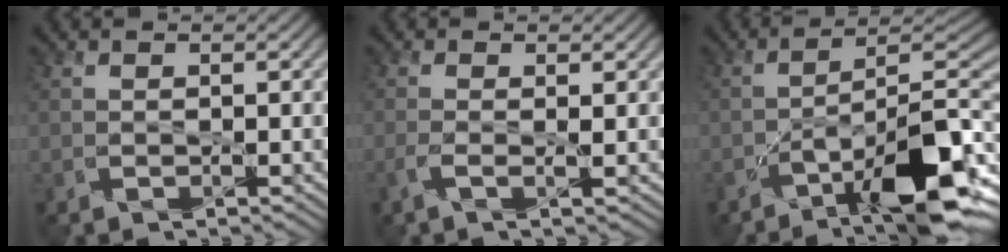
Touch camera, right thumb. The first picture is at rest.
{"total": 1.5, "force": [-0.3, 0.4, 1.5], "torque": [-0.036, 0.000, -0.011]}
{"total": 12.7, "force": [-7.2, 3.8, 9.7], "torque": [-0.146, -0.003, -0.124]}